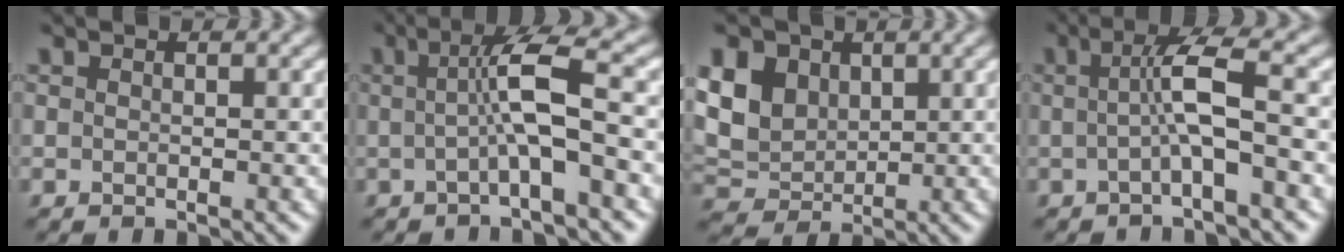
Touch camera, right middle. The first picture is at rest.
{"total": 4.8, "force": [-0.4, 0.6, 4.8], "torque": [-0.083, 0.012, -0.014]}
{"total": 7.7, "force": [2.6, 5.8, 4.3], "torque": [-0.113, 0.021, 0.044]}
{"total": 4.1, "force": [-0.4, 0.5, 4.0], "torque": [-0.072, 0.010, -0.012]}